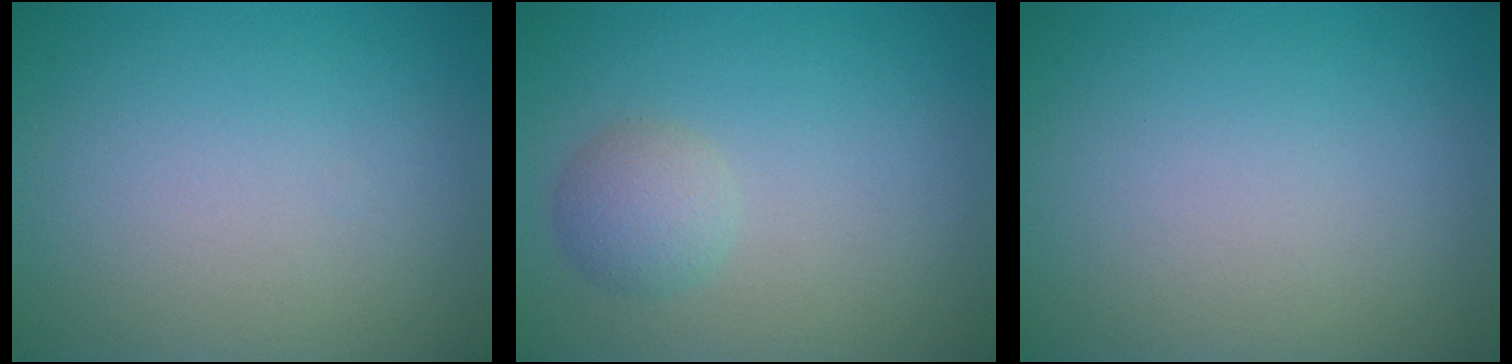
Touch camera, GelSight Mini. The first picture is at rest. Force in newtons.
{"total": 2.2, "press": 2.2, "slide": 0.1}
{"total": 0.0}